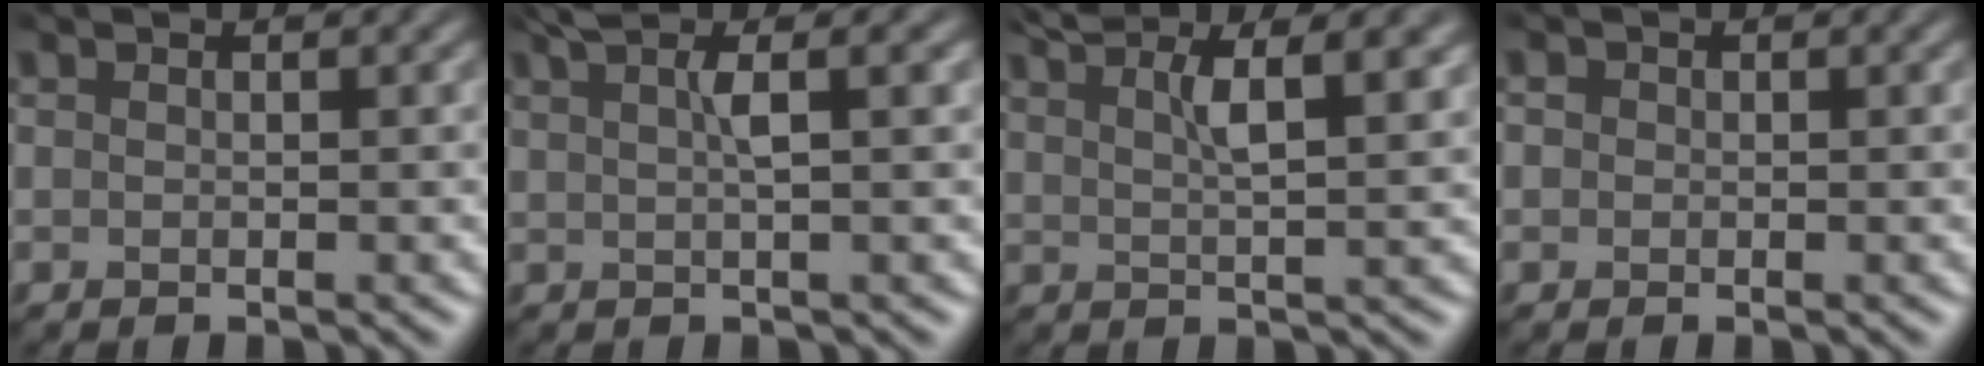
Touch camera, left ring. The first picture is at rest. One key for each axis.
{"total": 3.6, "fx": 1.7, "fy": 0.7, "fz": 3.1, "tx": -0.045, "ty": 0.007, "tz": 0.029}
{"total": 5.0, "fx": 3.0, "fy": 1.2, "fz": 3.8, "tx": -0.058, "ty": 0.009, "tz": 0.051}
{"total": 0.6, "fx": 0.1, "fy": 0.6, "fz": 0.1, "tx": 0.002, "ty": -0.001, "tz": -0.001}